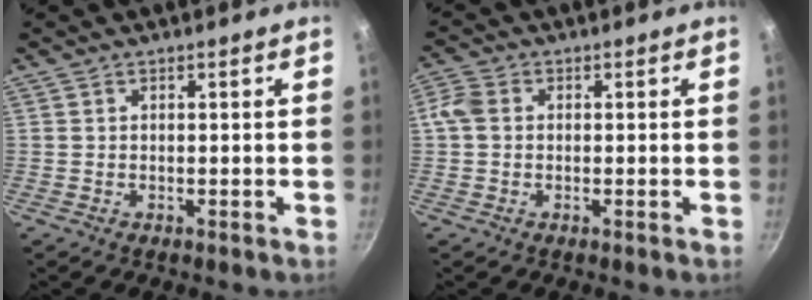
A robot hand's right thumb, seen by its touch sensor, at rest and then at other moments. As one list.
[{"total": 3.8, "force": [0.3, 3.0, 2.4], "torque": [-0.051, 0.009, -0.004]}]